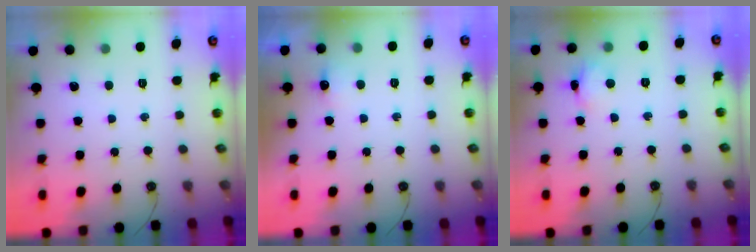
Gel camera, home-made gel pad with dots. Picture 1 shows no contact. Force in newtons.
{"total": 4.6, "press": 4.5, "slide": 0.7}
{"total": 2.9, "press": 2.9, "slide": 0.2}